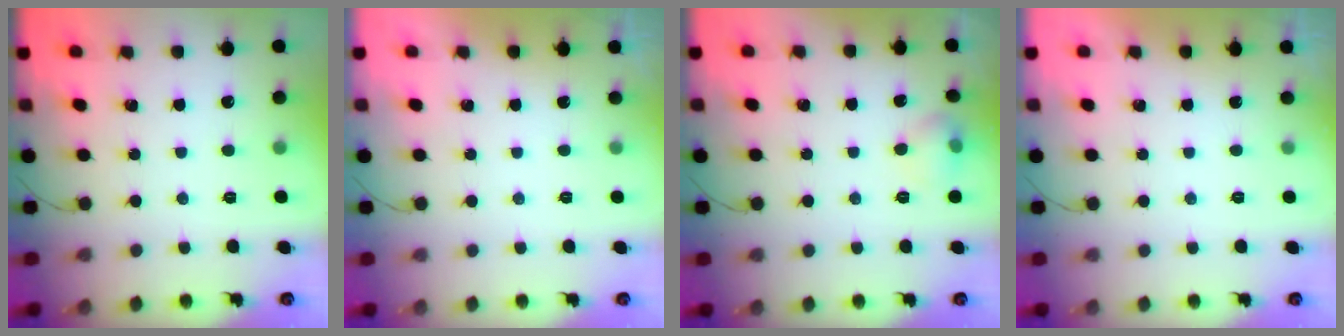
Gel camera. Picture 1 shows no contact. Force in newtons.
{"total": 0.0}
{"total": 6.6, "press": 6.4, "slide": 1.6}
{"total": 0.0}